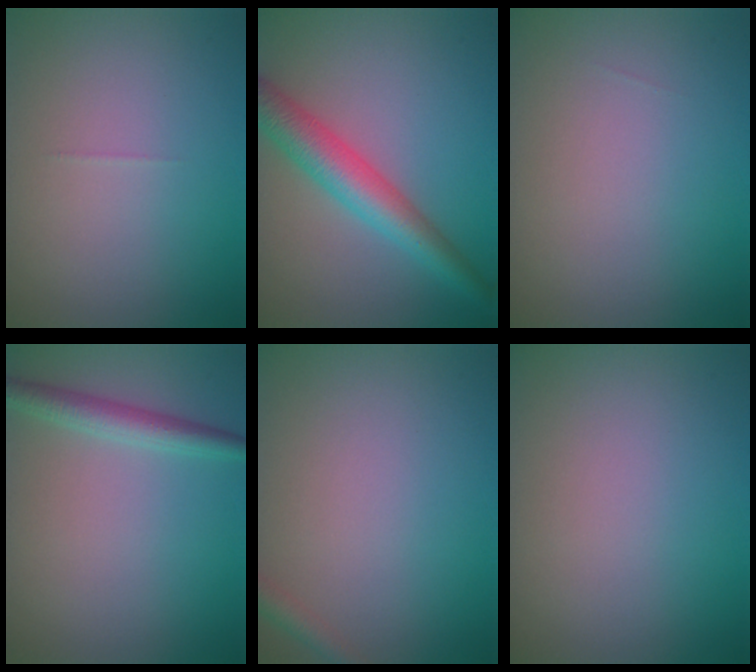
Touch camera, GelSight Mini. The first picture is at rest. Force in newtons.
{"total": 5.0, "press": 5.0, "slide": 0.1}
{"total": 0.0}
{"total": 2.5, "press": 2.5, "slide": 0.1}
{"total": 1.4, "press": 1.3, "slide": 0.1}
{"total": 0.0}